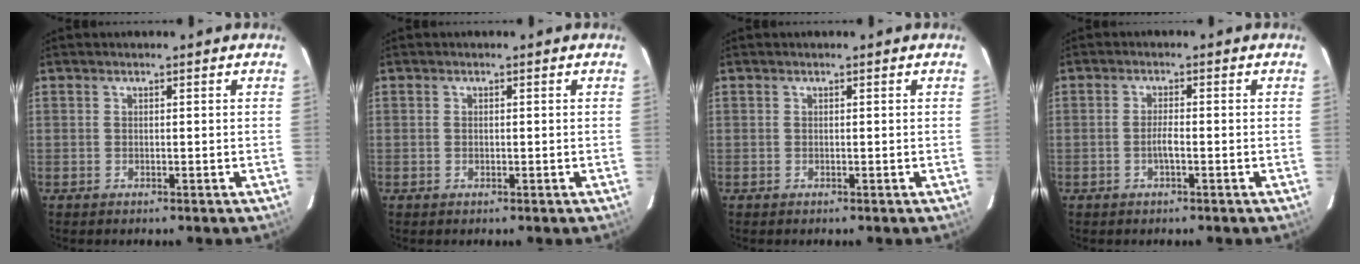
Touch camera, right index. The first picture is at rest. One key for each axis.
{"total": 0.6, "fx": -0.1, "fy": 0.4, "fz": 0.5, "tx": -0.010, "ty": 0.001, "tz": -0.003}
{"total": 0.0}
{"total": 1.9, "fx": -0.8, "fy": 0.2, "fz": 1.7, "tx": -0.032, "ty": 0.000, "tz": -0.017}